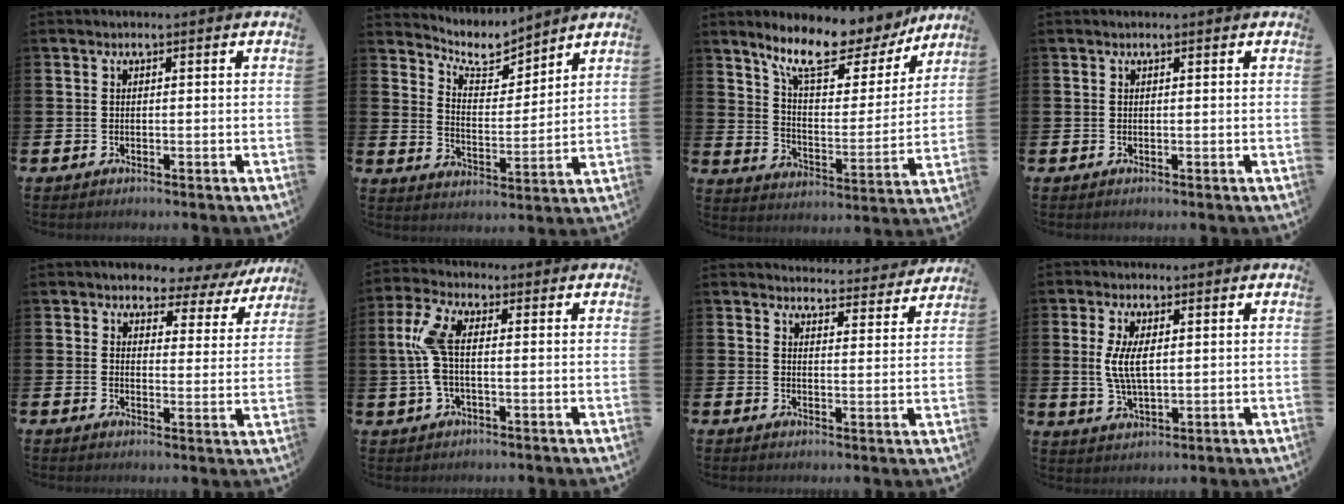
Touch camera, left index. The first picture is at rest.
{"total": 7.2, "force": [6.8, 2.0, 1.5], "torque": [-0.055, -0.045, 0.121]}
{"total": 11.3, "force": [9.6, 3.2, 4.9], "torque": [-0.119, -0.060, 0.166]}
{"total": 0.0}
{"total": 3.4, "force": [3.0, 1.6, 0.4], "torque": [-0.019, -0.032, 0.044]}
{"total": 7.2, "force": [0.9, 3.2, 6.3], "torque": [-0.148, 0.006, 0.013]}
{"total": 4.2, "force": [4.2, 0.7, 0.1], "torque": [-0.001, -0.036, 0.070]}
{"total": 5.3, "force": [1.4, 2.4, 4.6], "torque": [-0.085, 0.002, 0.021]}